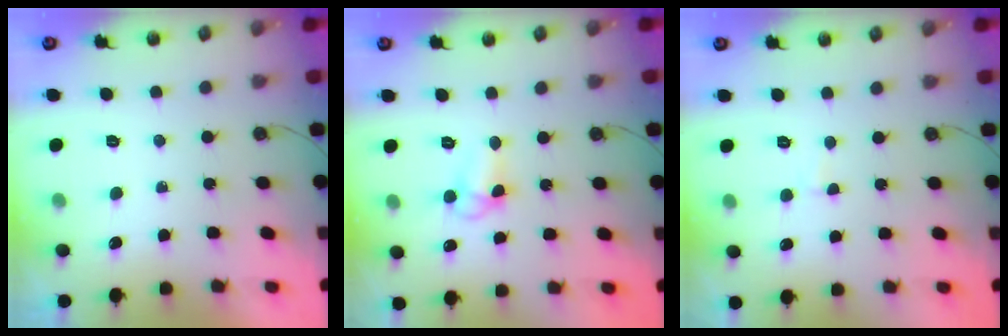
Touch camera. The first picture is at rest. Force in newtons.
{"total": 7.8, "press": 7.8, "slide": 0.5}
{"total": 3.5, "press": 0.9, "slide": 3.4}